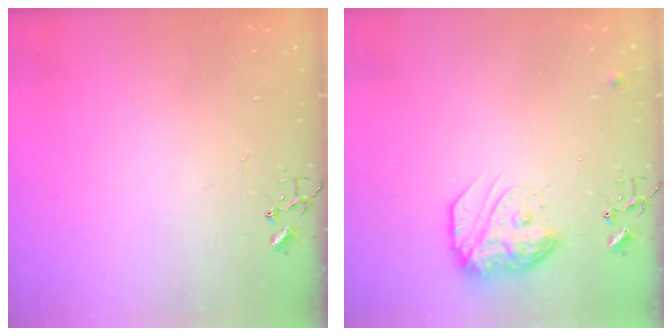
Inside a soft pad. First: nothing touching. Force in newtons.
{"total": 15.0, "press": 15.0, "slide": 1.2}